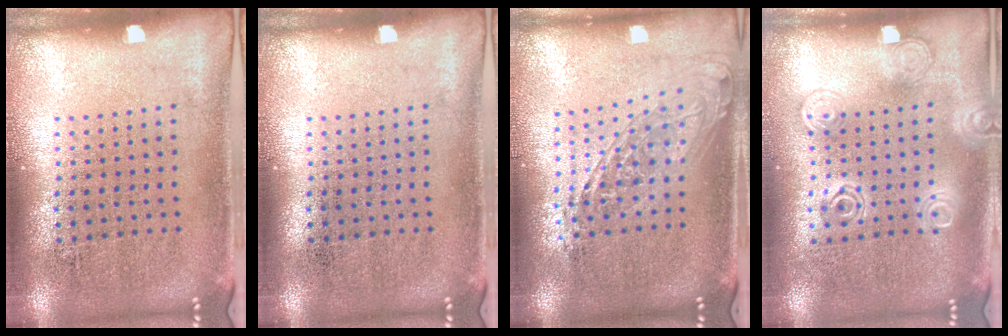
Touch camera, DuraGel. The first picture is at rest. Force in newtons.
{"total": 0.0}
{"total": 1.7, "press": 1.4, "slide": 0.9}
{"total": 1.3, "press": 1.3, "slide": 0.1}